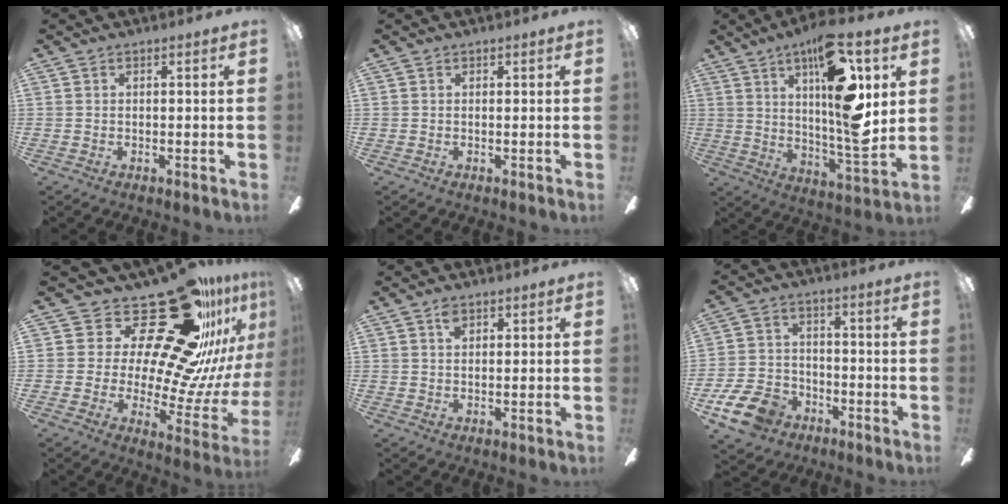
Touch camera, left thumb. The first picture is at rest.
{"total": 0.0}
{"total": 21.1, "force": [8.3, 5.9, 18.4], "torque": [-0.297, -0.051, 0.121]}
{"total": 30.7, "force": [20.0, 12.8, 19.4], "torque": [-0.248, -0.161, 0.357]}
{"total": 2.5, "force": [1.7, 1.2, 1.4], "torque": [-0.023, -0.002, 0.029]}
{"total": 11.9, "force": [-7.5, 7.5, 5.4], "torque": [-0.118, 0.052, -0.138]}